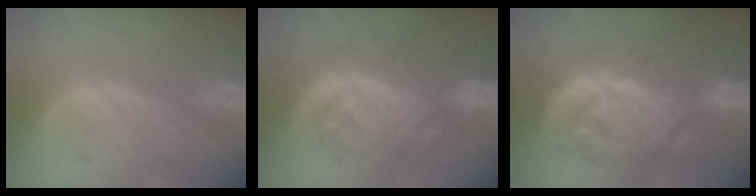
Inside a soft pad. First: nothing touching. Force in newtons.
{"total": 9.2, "press": 8.6, "slide": 3.2}
{"total": 11.0, "press": 10.9, "slide": 0.8}